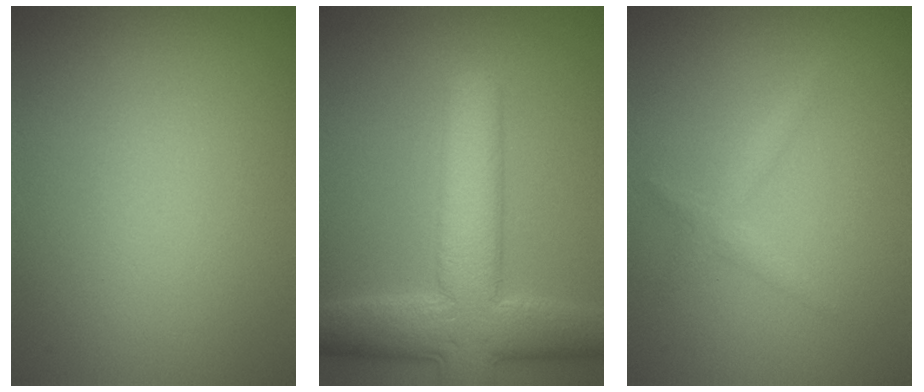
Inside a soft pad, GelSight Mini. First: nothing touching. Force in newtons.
{"total": 8.9, "press": 8.9, "slide": 0.4}
{"total": 1.3, "press": 1.3, "slide": 0.0}